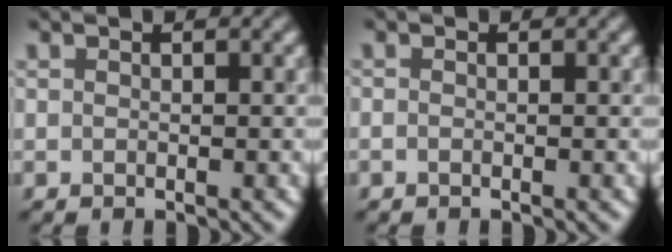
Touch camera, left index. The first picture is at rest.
{"total": 0.5, "force": [-0.1, 0.2, 0.4], "torque": [-0.010, -0.005, -0.004]}